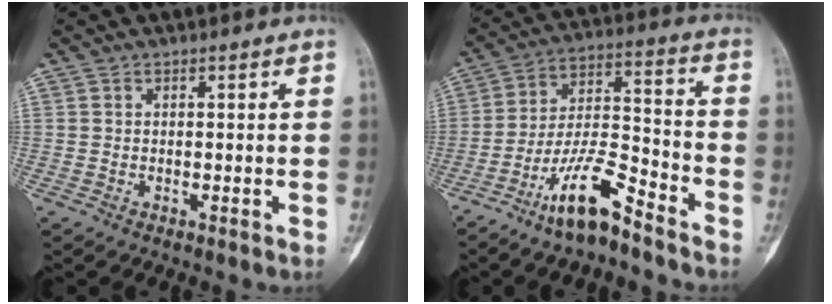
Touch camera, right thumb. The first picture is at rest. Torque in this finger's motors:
{"motor_torque": [1.67, -0.02, 0.96, -1.19, 0.32]}